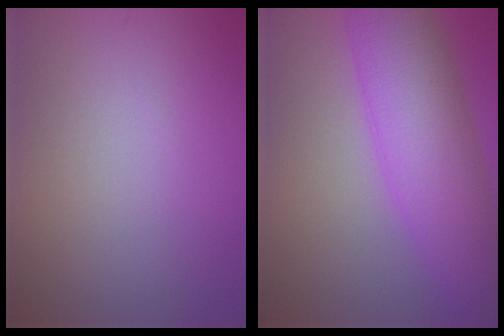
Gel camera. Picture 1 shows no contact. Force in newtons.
{"total": 8.6, "press": 8.6, "slide": 0.1}